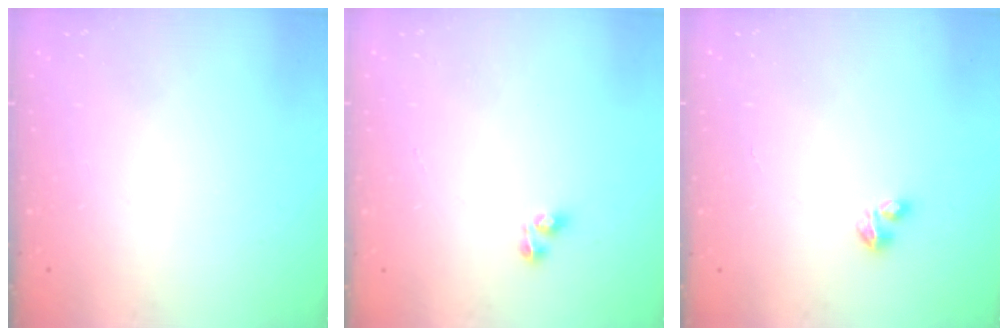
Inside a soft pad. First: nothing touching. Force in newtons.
{"total": 2.5, "press": 2.5, "slide": 0.1}
{"total": 2.9, "press": 2.9, "slide": 0.5}